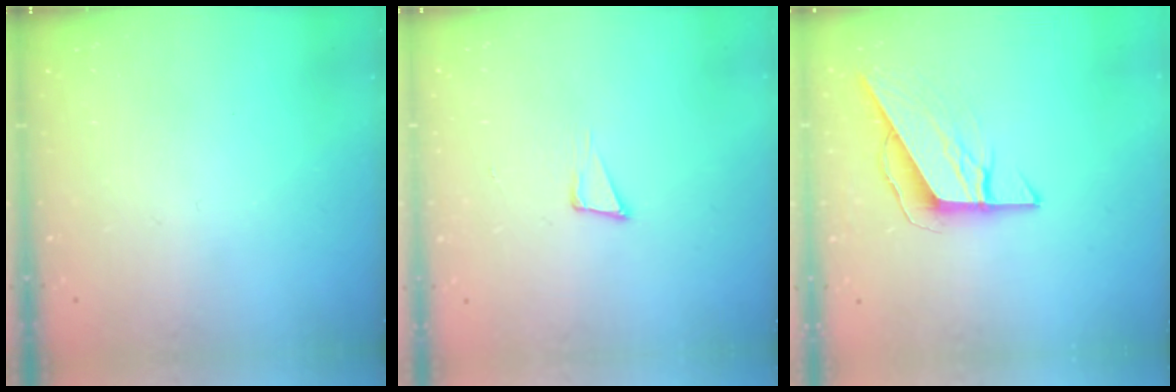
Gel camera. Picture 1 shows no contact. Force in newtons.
{"total": 5.1, "press": 3.8, "slide": 3.3}
{"total": 8.0, "press": 8.0, "slide": 0.5}